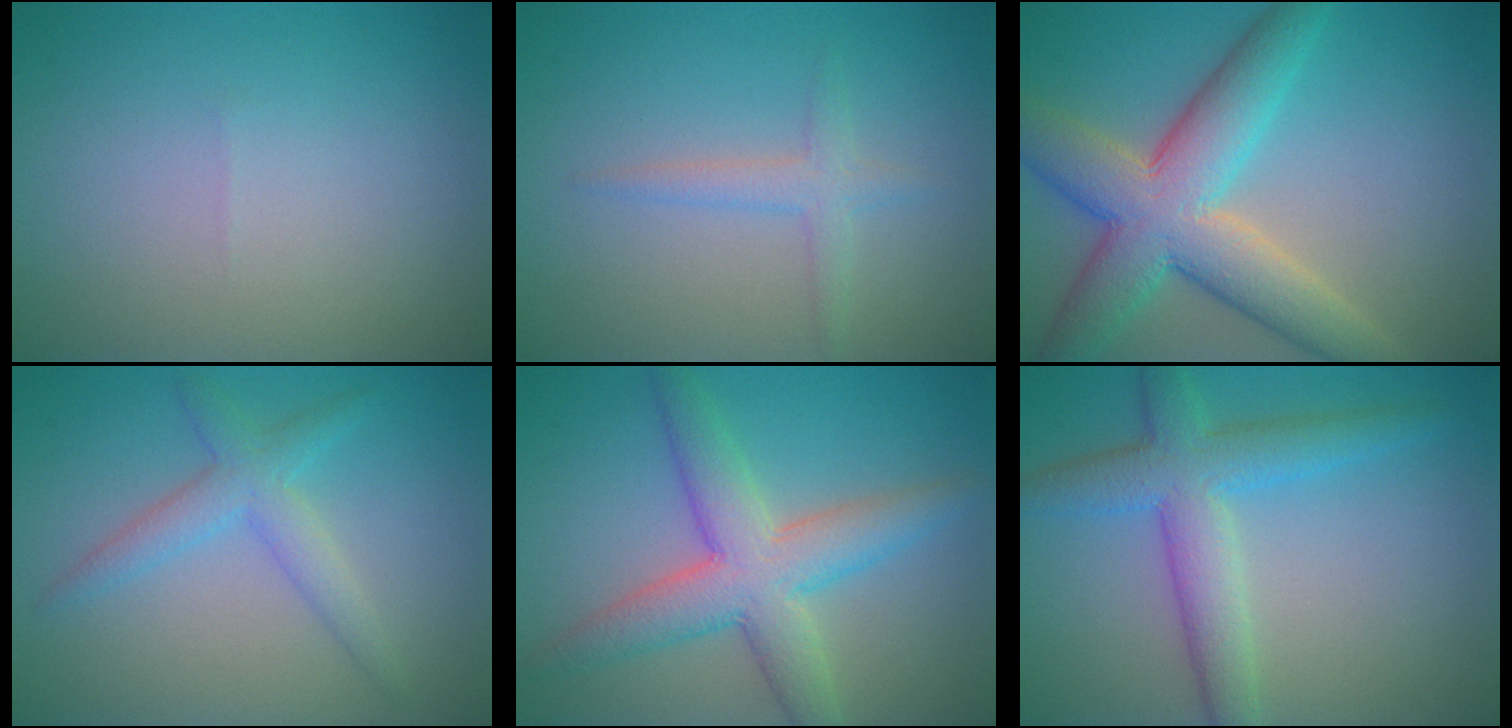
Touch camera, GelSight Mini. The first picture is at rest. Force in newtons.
{"total": 1.9, "press": 1.9, "slide": 0.1}
{"total": 9.0, "press": 9.0, "slide": 0.3}
{"total": 3.0, "press": 3.0, "slide": 0.1}
{"total": 6.3, "press": 6.3, "slide": 0.3}
{"total": 5.3, "press": 5.3, "slide": 0.1}